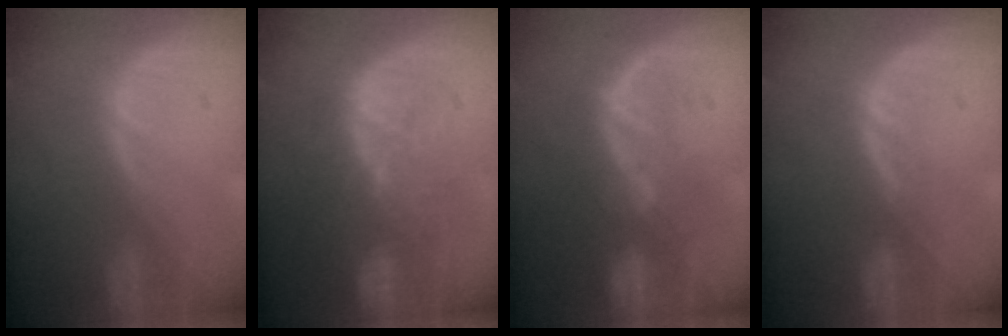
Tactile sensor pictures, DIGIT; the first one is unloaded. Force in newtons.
{"total": 11.3, "press": 9.9, "slide": 5.3}
{"total": 10.0, "press": 8.5, "slide": 5.3}
{"total": 1.5, "press": 1.5, "slide": 0.2}